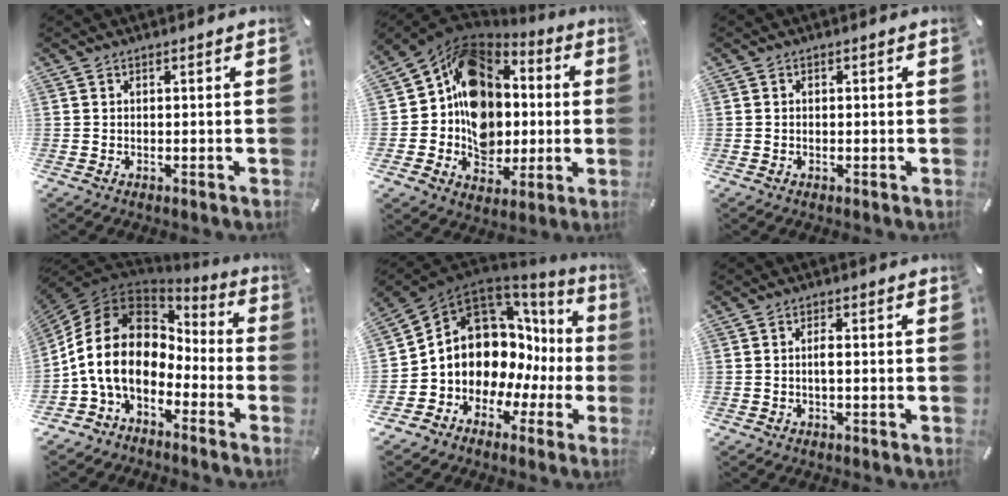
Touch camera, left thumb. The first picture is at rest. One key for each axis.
{"total": 17.2, "fx": 0.5, "fy": 14.7, "fz": 9.0, "tx": -0.150, "ty": 0.001, "tz": 0.022}
{"total": 0.6, "fx": -0.1, "fy": 0.5, "fz": 0.3, "tx": -0.006, "ty": 0.002, "tz": -0.003}
{"total": 15.5, "fx": -2.3, "fy": 11.0, "fz": 10.7, "tx": -0.239, "ty": 0.019, "tz": -0.046}
{"total": 12.3, "fx": 3.0, "fy": 10.1, "fz": 6.3, "tx": -0.109, "ty": -0.057, "tz": 0.060}
{"total": 2.0, "fx": -0.2, "fy": 0.5, "fz": 1.9, "tx": -0.039, "ty": 0.001, "tz": -0.005}